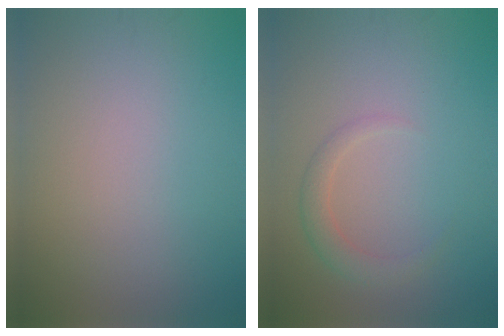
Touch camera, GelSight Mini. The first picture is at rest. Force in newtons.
{"total": 1.9, "press": 1.9, "slide": 0.2}